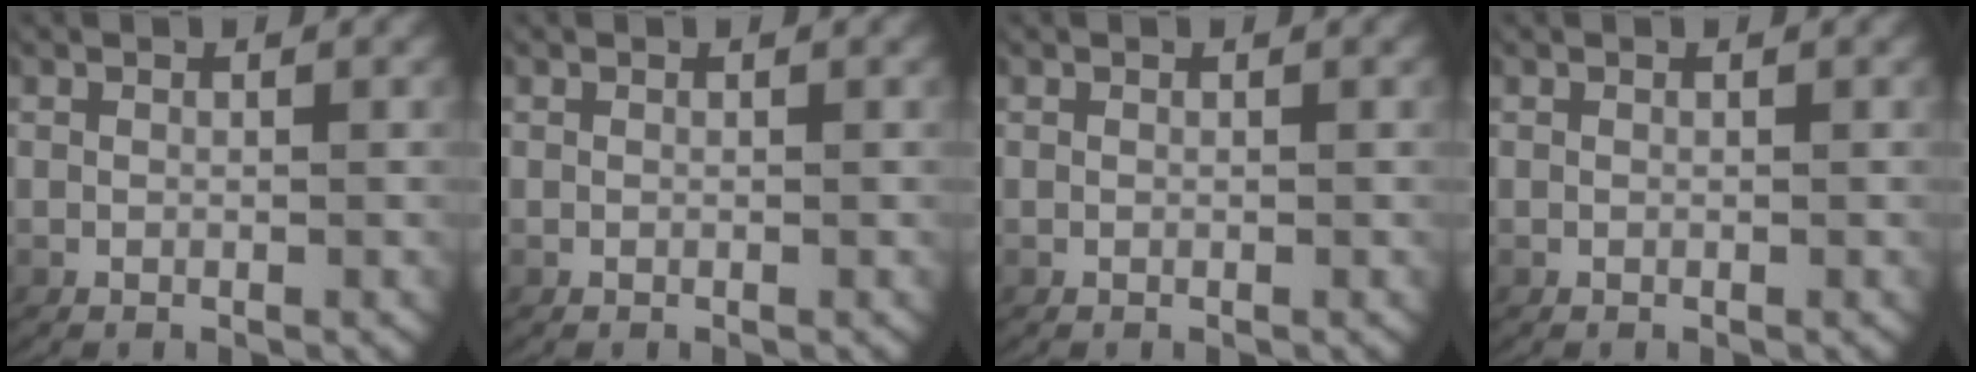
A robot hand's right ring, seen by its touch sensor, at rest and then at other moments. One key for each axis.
{"total": 0.0}
{"total": 0.0}
{"total": 0.0}